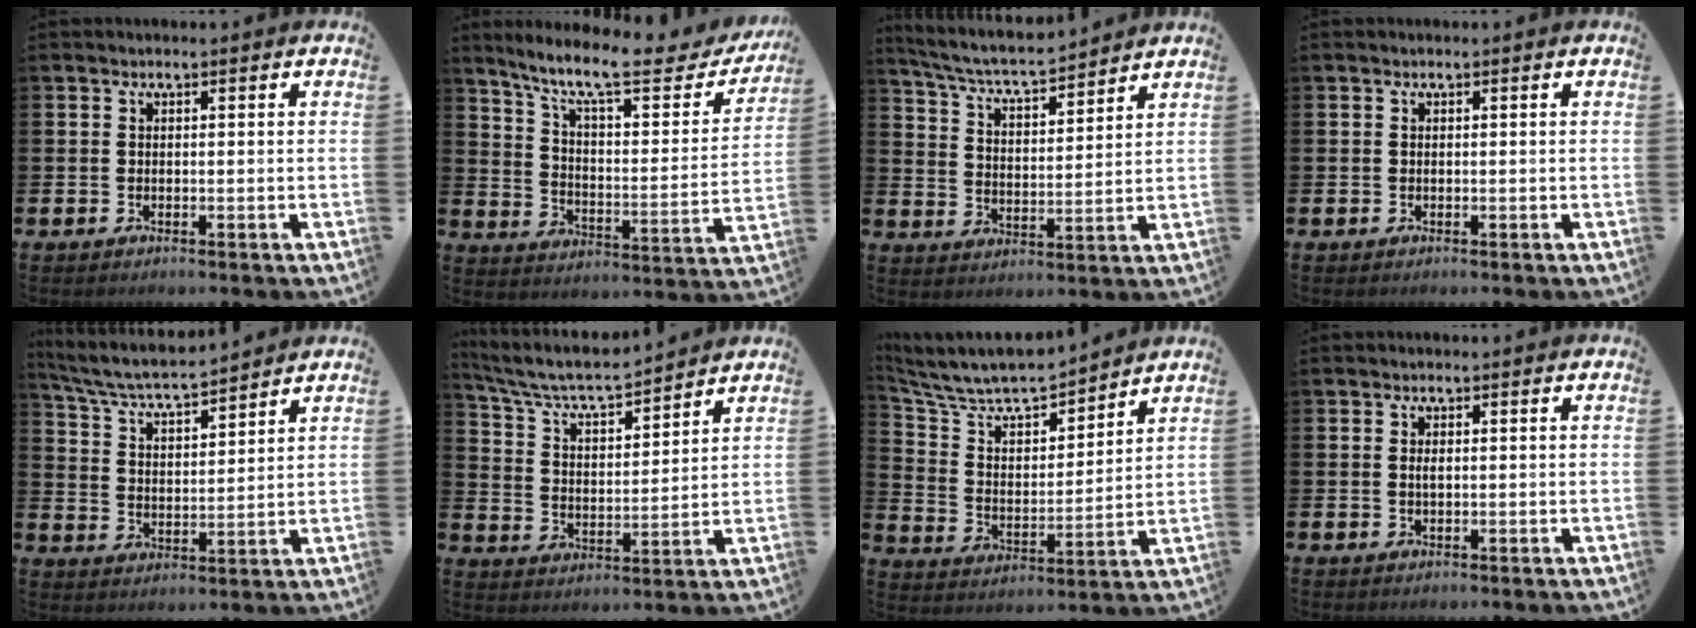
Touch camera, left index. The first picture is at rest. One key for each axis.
{"total": 11.3, "fx": 9.3, "fy": 2.5, "fz": 5.9, "tx": -0.139, "ty": -0.056, "tz": 0.154}
{"total": 6.2, "fx": 5.8, "fy": 0.6, "fz": 1.9, "tx": -0.064, "ty": -0.038, "tz": 0.100}
{"total": 0.0}
{"total": 6.0, "fx": 5.7, "fy": 0.5, "fz": 1.8, "tx": -0.062, "ty": -0.039, "tz": 0.096}
{"total": 7.1, "fx": 6.6, "fy": 1.0, "fz": 2.4, "tx": -0.078, "ty": -0.045, "tz": 0.113}
{"total": 8.5, "fx": 7.9, "fy": 1.8, "fz": 2.3, "tx": -0.088, "ty": -0.057, "tz": 0.139}
{"total": 0.9, "fx": 0.1, "fy": 0.3, "fz": 0.8, "tx": -0.014, "ty": 0.001, "tz": 0.000}